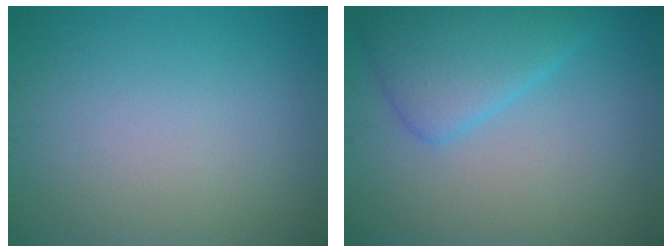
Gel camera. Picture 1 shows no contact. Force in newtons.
{"total": 4.6, "press": 4.6, "slide": 0.3}